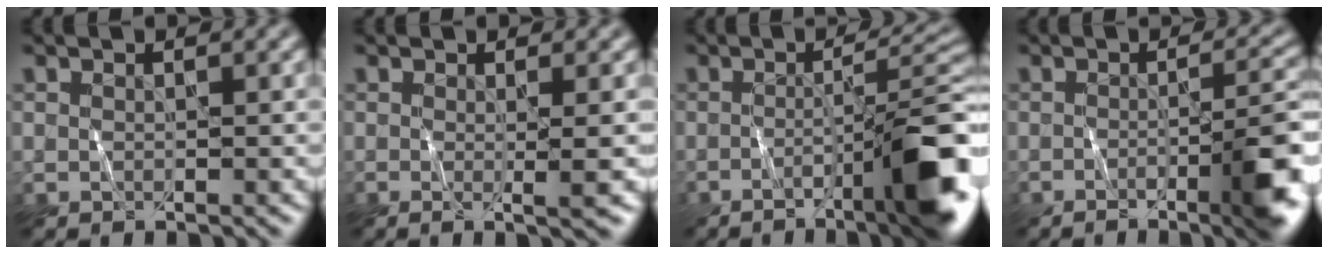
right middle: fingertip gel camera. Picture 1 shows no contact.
{"total": 2.4, "force": [0.0, 0.5, 2.3], "torque": [-0.021, 0.000, -0.004]}
{"total": 9.0, "force": [-3.0, 1.6, 8.4], "torque": [-0.099, 0.014, -0.050]}
{"total": 6.7, "force": [-2.6, 1.4, 6.0], "torque": [-0.068, 0.004, -0.041]}